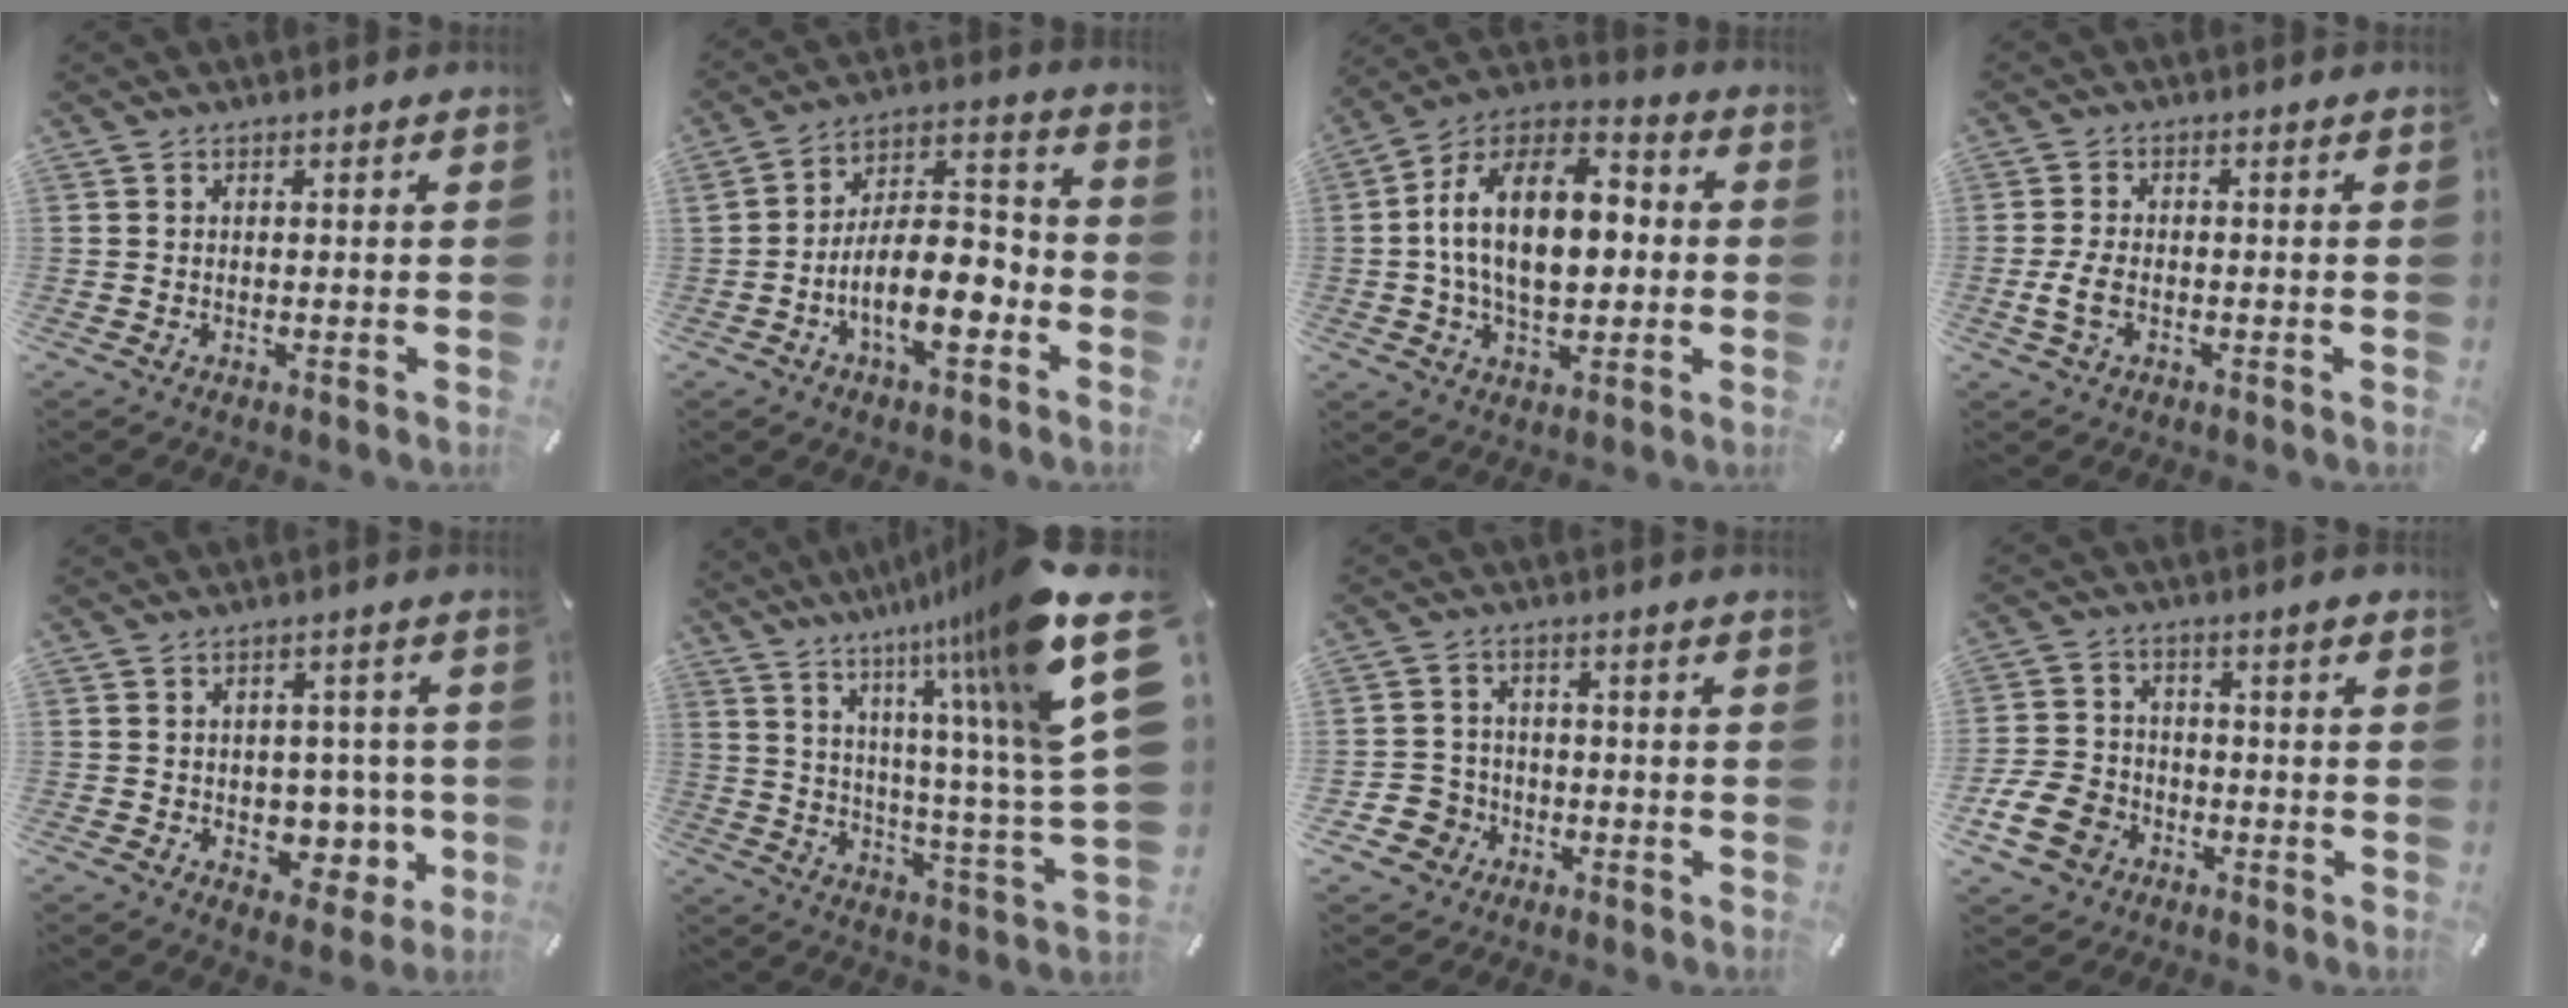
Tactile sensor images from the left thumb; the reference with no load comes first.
{"total": 14.2, "force": [-5.9, 6.7, 11.1], "torque": [-0.185, 0.017, -0.103]}
{"total": 18.6, "force": [0.3, 11.8, 14.5], "torque": [-0.278, 0.009, -0.003]}
{"total": 3.8, "force": [-1.2, 2.0, 2.9], "torque": [-0.060, 0.004, -0.022]}
{"total": 7.3, "force": [-0.6, 5.9, 4.3], "torque": [-0.037, -0.004, -0.008]}
{"total": 19.8, "force": [13.0, 1.8, 14.8], "torque": [-0.209, -0.110, 0.190]}
{"total": 6.0, "force": [-2.5, 5.4, 0.8], "torque": [-0.028, 0.018, -0.044]}
{"total": 9.8, "force": [-4.1, 7.8, 4.3], "torque": [-0.097, 0.026, -0.076]}